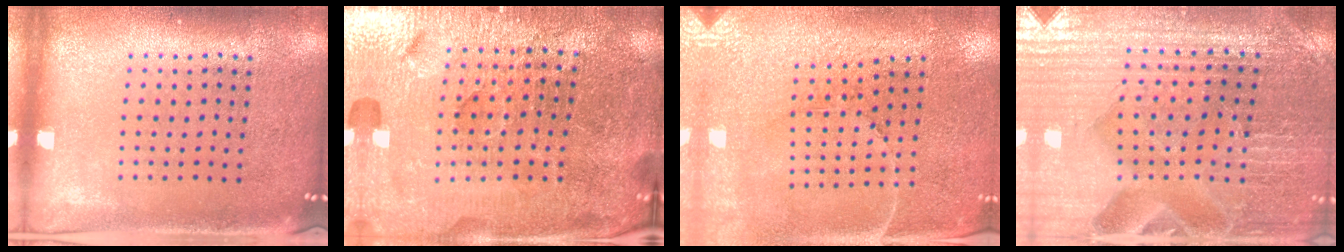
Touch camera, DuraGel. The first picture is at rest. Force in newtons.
{"total": 5.5, "press": 5.1, "slide": 1.8}
{"total": 3.1, "press": 3.1, "slide": 0.6}
{"total": 3.4, "press": 3.3, "slide": 0.3}